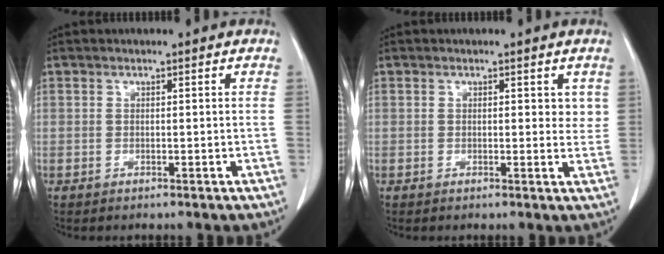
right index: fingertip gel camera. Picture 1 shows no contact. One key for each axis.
{"total": 2.1, "fx": 0.9, "fy": 1.2, "fz": 1.5, "tx": -0.007, "ty": -0.005, "tz": 0.008}